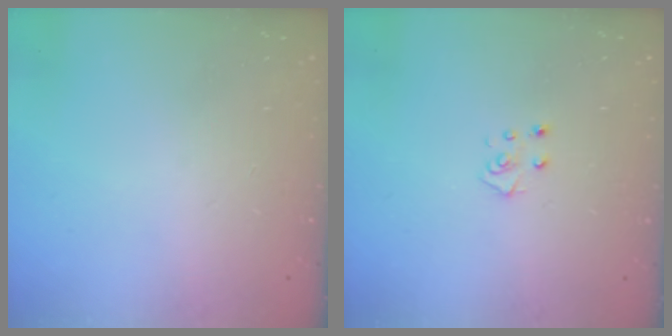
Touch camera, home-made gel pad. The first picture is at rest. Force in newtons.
{"total": 4.7, "press": 4.7, "slide": 0.4}